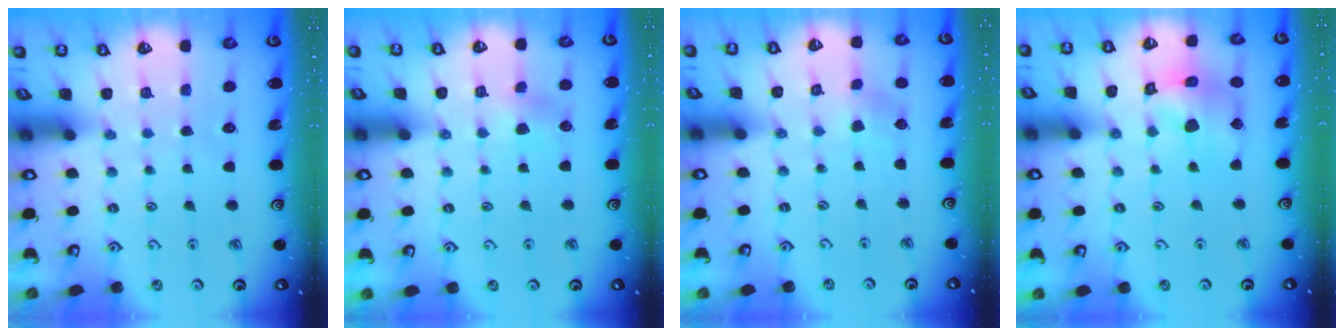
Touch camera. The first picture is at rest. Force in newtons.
{"total": 3.9, "press": 3.9, "slide": 0.3}
{"total": 1.9, "press": 1.9, "slide": 0.2}
{"total": 14.4, "press": 14.3, "slide": 1.9}